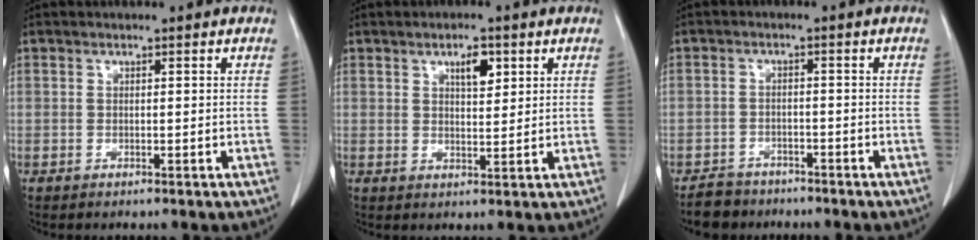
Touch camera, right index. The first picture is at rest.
{"total": 3.9, "force": [1.9, 1.4, 3.1], "torque": [-0.049, -0.001, 0.032]}
{"total": 4.3, "force": [-3.5, 2.5, -0.1], "torque": [-0.002, 0.005, -0.061]}